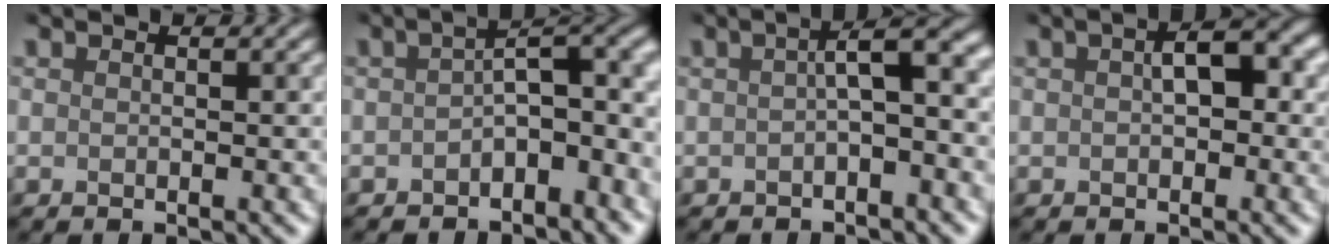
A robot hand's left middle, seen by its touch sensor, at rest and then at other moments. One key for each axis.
{"total": 5.2, "fx": -2.3, "fy": 2.3, "fz": 4.1, "tx": -0.044, "ty": 0.014, "tz": -0.048}
{"total": 4.1, "fx": -0.4, "fy": 1.0, "fz": 4.0, "tx": -0.054, "ty": 0.016, "tz": -0.014}
{"total": 2.7, "fx": -0.1, "fy": 1.3, "fz": 2.4, "tx": -0.033, "ty": 0.010, "tz": -0.006}